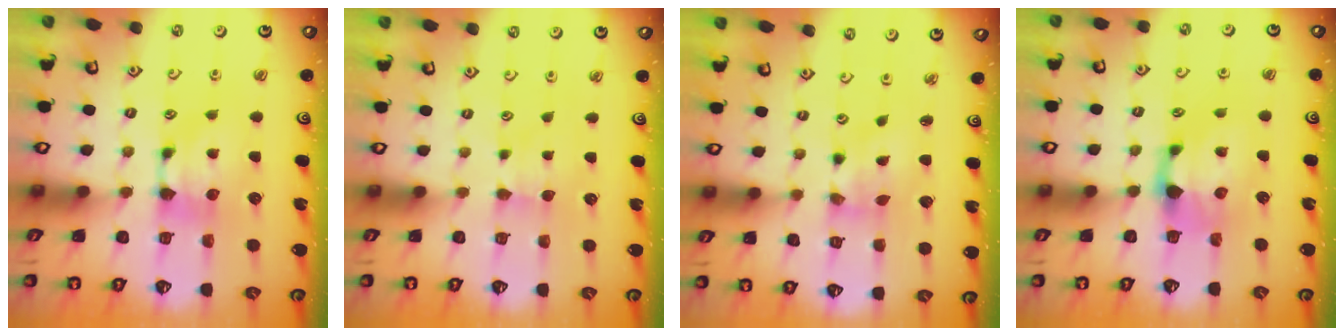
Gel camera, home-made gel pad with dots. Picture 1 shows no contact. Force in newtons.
{"total": 1.7, "press": 1.6, "slide": 0.4}
{"total": 2.3, "press": 1.7, "slide": 1.5}
{"total": 1.9, "press": 1.1, "slide": 1.5}